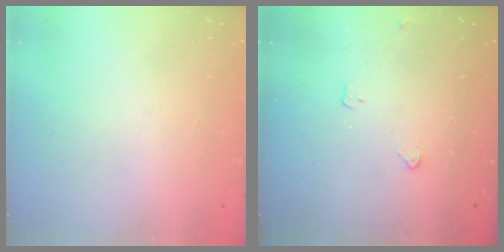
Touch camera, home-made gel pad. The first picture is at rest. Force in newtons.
{"total": 3.3, "press": 3.3, "slide": 0.5}